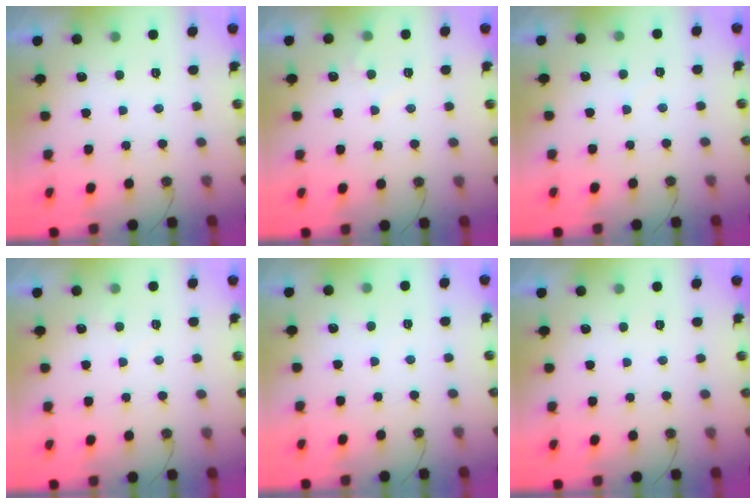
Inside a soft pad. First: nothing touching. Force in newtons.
{"total": 3.7, "press": 3.6, "slide": 0.4}
{"total": 2.2, "press": 2.2, "slide": 0.4}
{"total": 1.9, "press": 1.9, "slide": 0.3}
{"total": 2.5, "press": 2.4, "slide": 0.4}
{"total": 0.0}